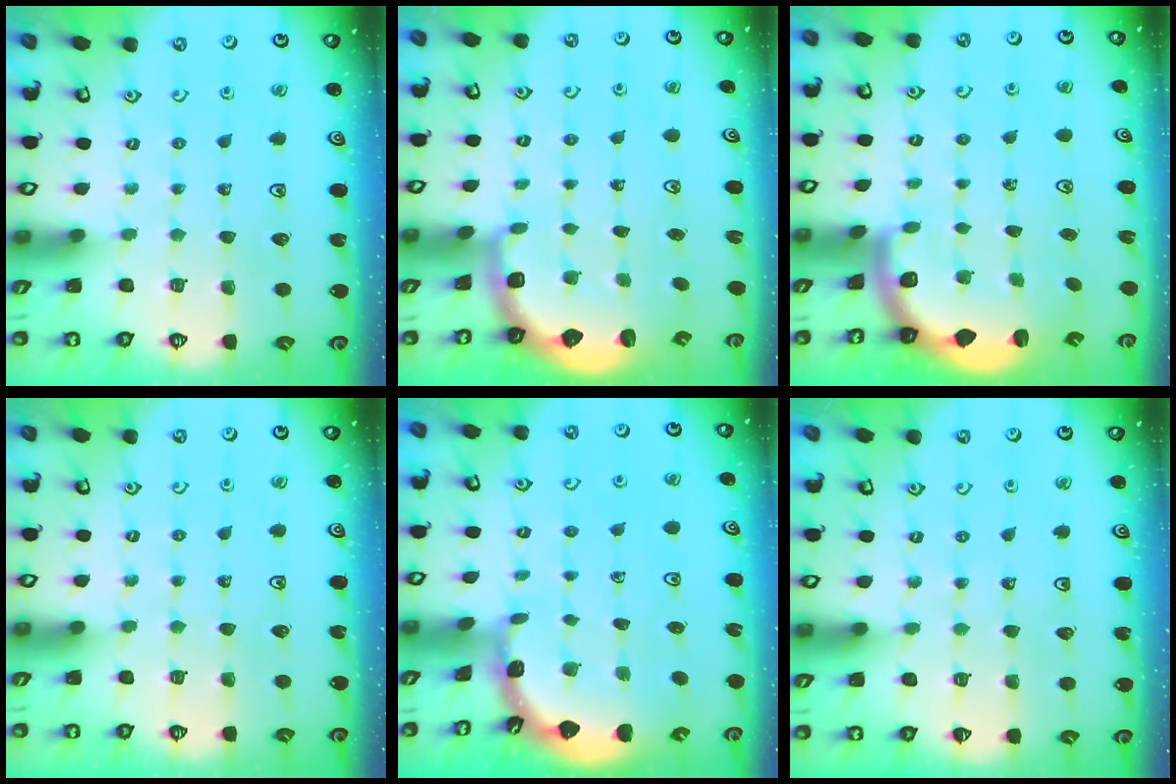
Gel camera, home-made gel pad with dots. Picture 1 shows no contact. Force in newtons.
{"total": 2.6, "press": 2.0, "slide": 1.7}
{"total": 3.3, "press": 3.1, "slide": 1.2}
{"total": 0.0}
{"total": 1.7, "press": 1.7, "slide": 0.1}
{"total": 2.1, "press": 2.1, "slide": 0.2}